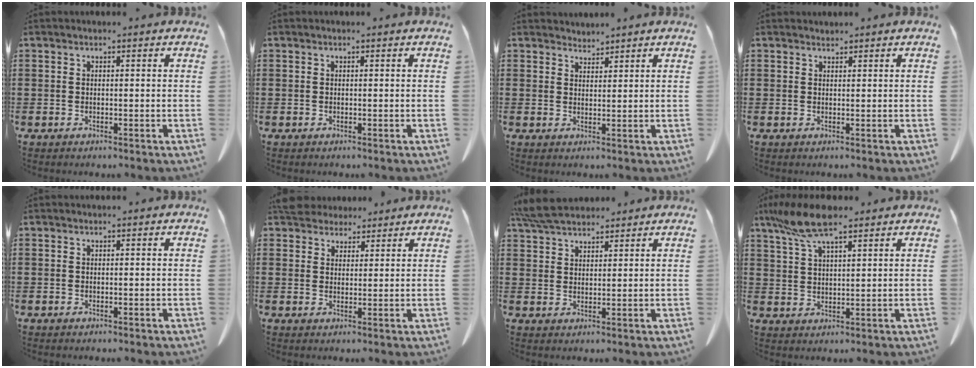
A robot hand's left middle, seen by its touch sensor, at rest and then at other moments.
{"total": 0.0}
{"total": 2.1, "force": [2.1, 0.2, -0.4], "torque": [0.001, -0.005, 0.042]}
{"total": 0.9, "force": [0.9, 0.2, 0.0], "torque": [-0.002, -0.002, 0.019]}
{"total": 0.0}
{"total": 4.6, "force": [4.3, 1.5, 0.7], "torque": [-0.027, -0.006, 0.085]}
{"total": 5.7, "force": [5.2, 1.1, 2.1], "torque": [-0.055, -0.010, 0.101]}
{"total": 8.3, "force": [6.1, 1.9, 5.3], "torque": [-0.118, -0.006, 0.114]}